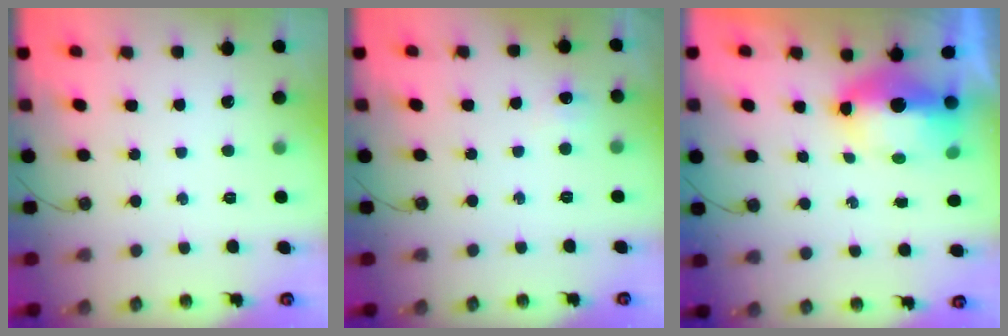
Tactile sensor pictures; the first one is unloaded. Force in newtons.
{"total": 3.8, "press": 3.8, "slide": 0.6}
{"total": 12.8, "press": 9.6, "slide": 8.5}